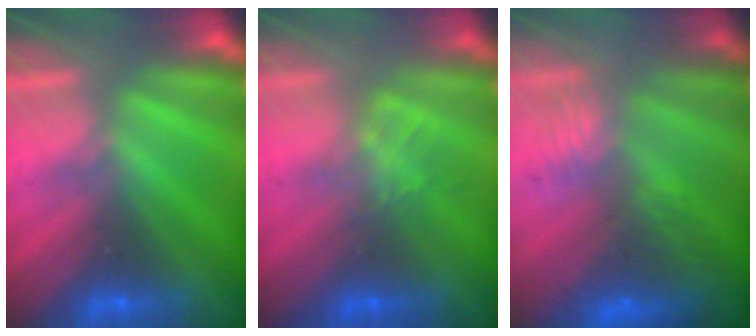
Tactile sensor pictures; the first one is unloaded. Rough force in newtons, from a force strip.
{"total": 1.3}
{"total": 9.0}